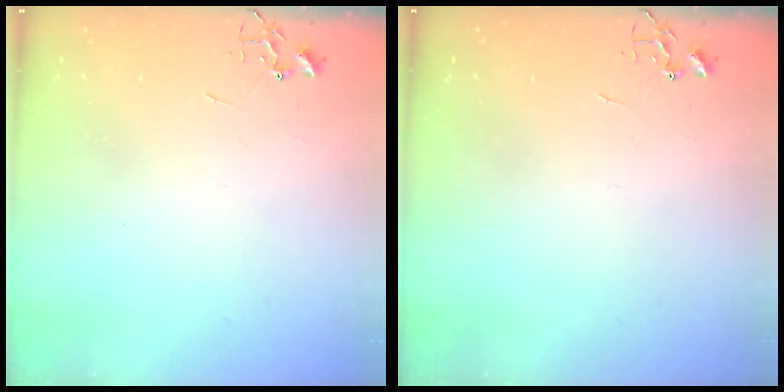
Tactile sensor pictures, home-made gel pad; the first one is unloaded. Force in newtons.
{"total": 0.0}